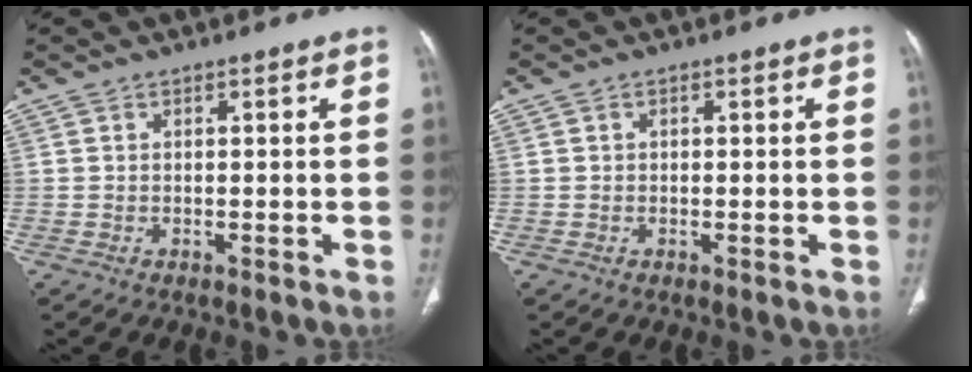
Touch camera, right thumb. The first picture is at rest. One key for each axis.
{"total": 0.0}